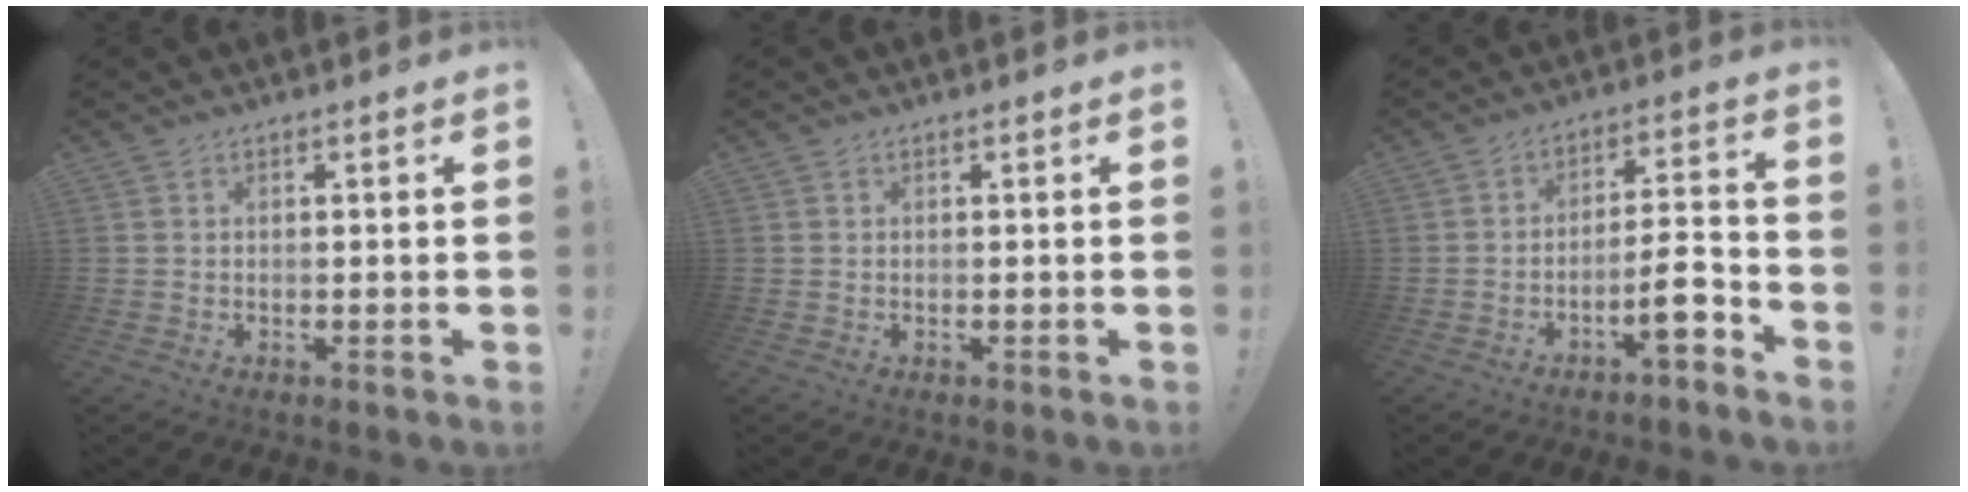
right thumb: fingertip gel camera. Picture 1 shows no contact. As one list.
[{"total": 0.0}, {"total": 9.3, "force": [-5.3, 2.1, 7.3], "torque": [-0.109, 0.028, -0.089]}]